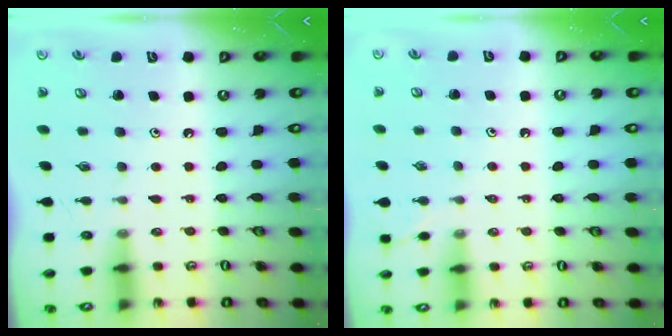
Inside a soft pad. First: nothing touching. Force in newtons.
{"total": 1.3, "press": 1.3, "slide": 0.3}